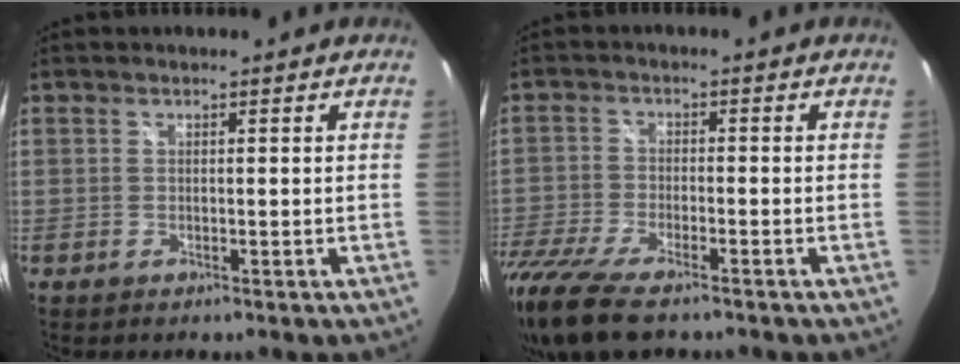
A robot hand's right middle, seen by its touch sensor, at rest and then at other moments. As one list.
[{"total": 15.2, "force": [-11.2, 5.1, 8.8], "torque": [-0.218, -0.058, -0.210]}]